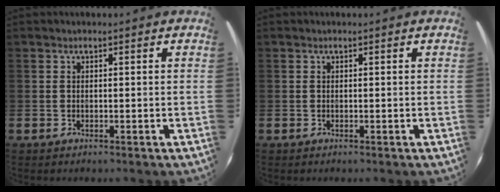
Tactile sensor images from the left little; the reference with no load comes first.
{"total": 0.0}